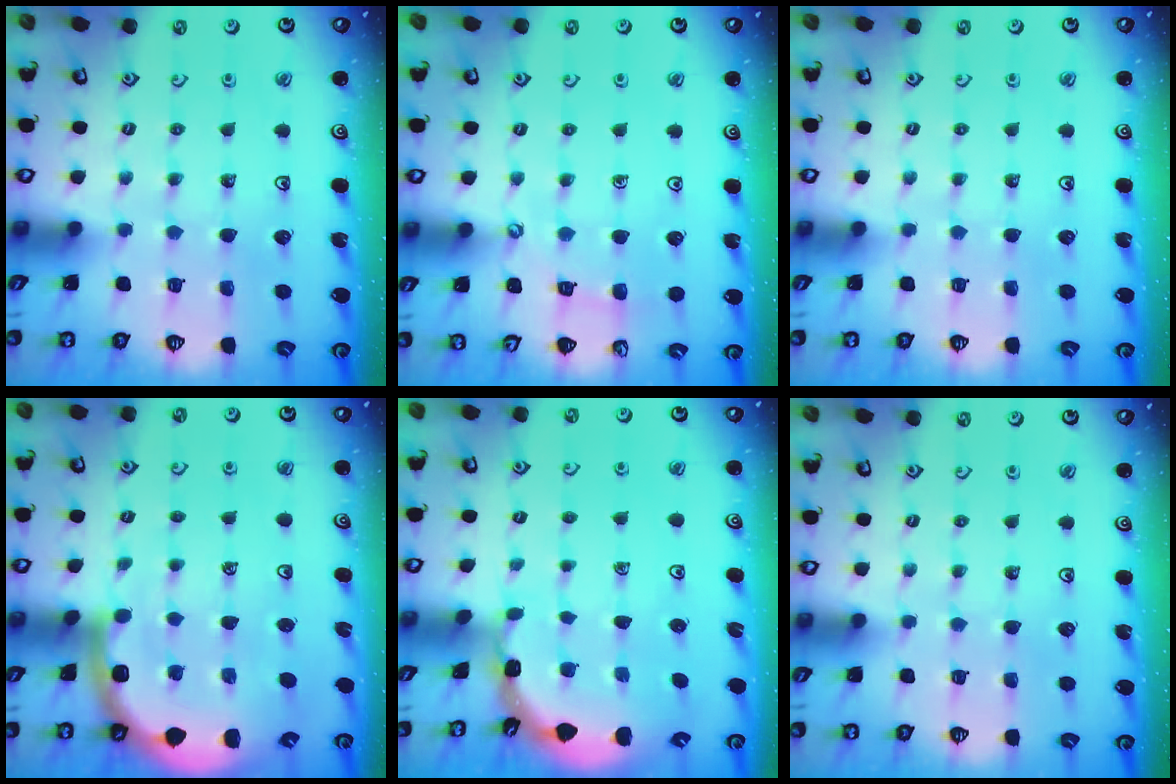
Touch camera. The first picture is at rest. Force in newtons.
{"total": 3.8, "press": 3.8, "slide": 0.6}
{"total": 0.0}
{"total": 7.8, "press": 7.6, "slide": 1.8}
{"total": 1.7, "press": 1.7, "slide": 0.1}
{"total": 0.0}